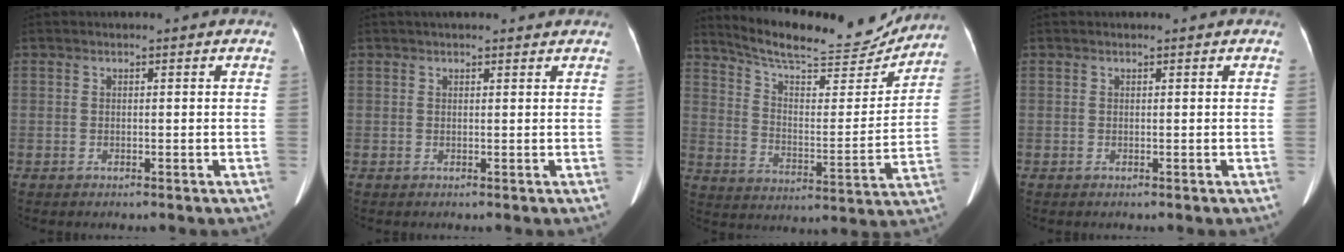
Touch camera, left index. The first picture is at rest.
{"total": 5.0, "force": [4.3, 1.3, 2.1], "torque": [-0.023, 0.031, 0.056]}
{"total": 19.7, "force": [18.2, 3.7, 6.6], "torque": [-0.106, -0.011, 0.263]}
{"total": 0.0}